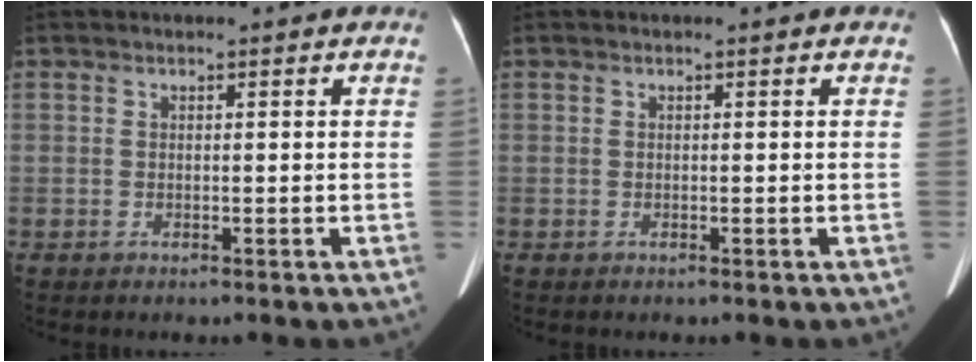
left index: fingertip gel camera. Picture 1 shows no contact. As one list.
[{"total": 0.0}]